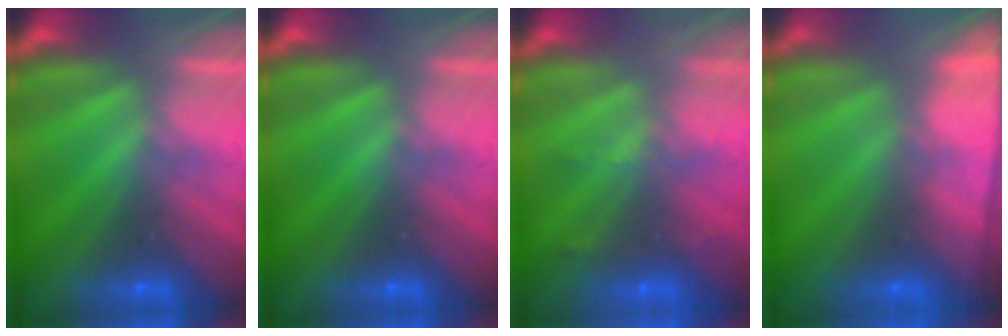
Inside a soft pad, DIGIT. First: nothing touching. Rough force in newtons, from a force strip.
{"total": 0.0}
{"total": 2.3}
{"total": 7.0}